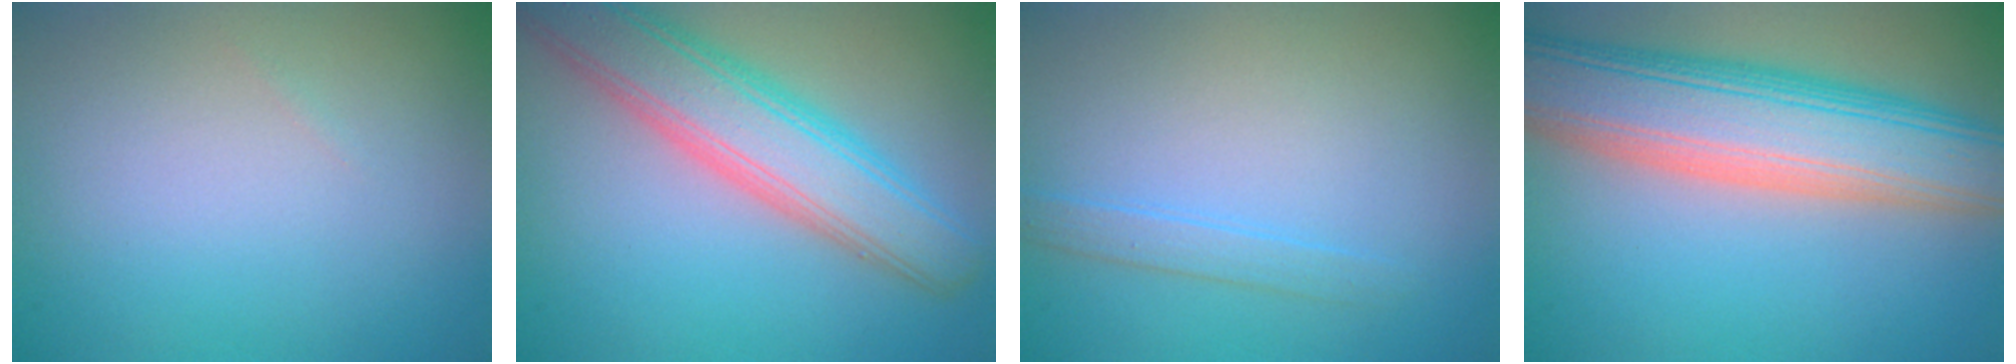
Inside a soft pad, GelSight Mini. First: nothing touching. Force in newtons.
{"total": 7.4, "press": 7.3, "slide": 0.7}
{"total": 1.3, "press": 1.3, "slide": 0.1}
{"total": 11.1, "press": 11.1, "slide": 0.6}